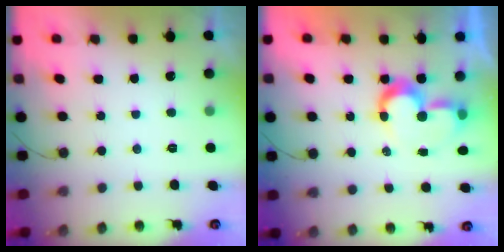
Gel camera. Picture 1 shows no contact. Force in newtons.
{"total": 8.5, "press": 8.5, "slide": 0.2}